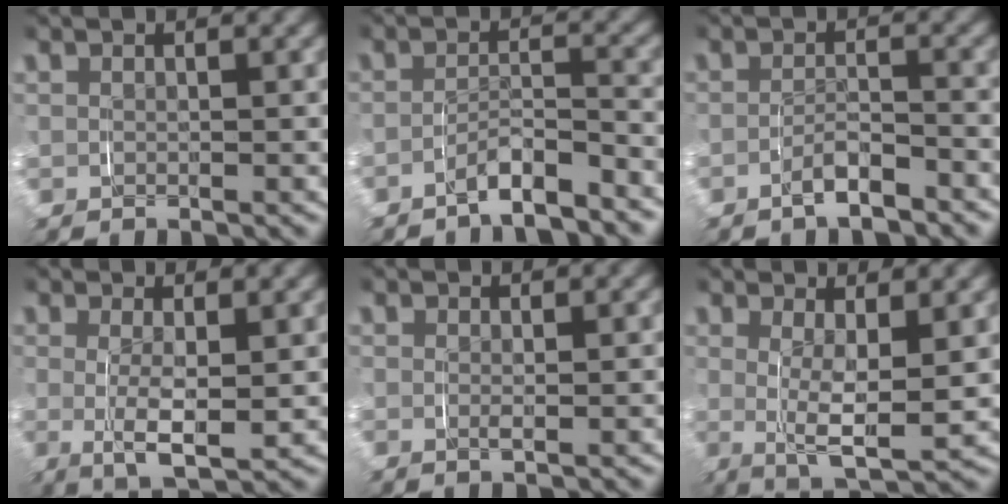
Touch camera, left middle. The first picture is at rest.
{"total": 4.2, "force": [-3.9, 0.5, 1.3], "torque": [-0.019, -0.003, -0.069]}
{"total": 2.5, "force": [-2.2, 0.5, 1.1], "torque": [-0.016, 0.001, -0.041]}
{"total": 4.5, "force": [0.0, 1.4, 4.3], "torque": [-0.079, -0.015, 0.005]}
{"total": 0.8, "force": [0.3, -0.1, 0.7], "torque": [-0.016, -0.004, 0.007]}
{"total": 5.6, "force": [0.3, 1.8, 5.3], "torque": [-0.091, -0.021, 0.011]}